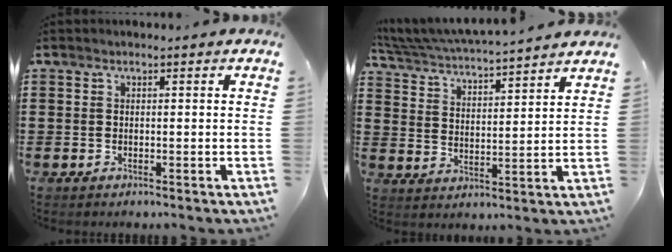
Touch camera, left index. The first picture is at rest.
{"total": 4.5, "force": [4.5, -0.1, 0.8], "torque": [-0.042, -0.034, 0.071]}